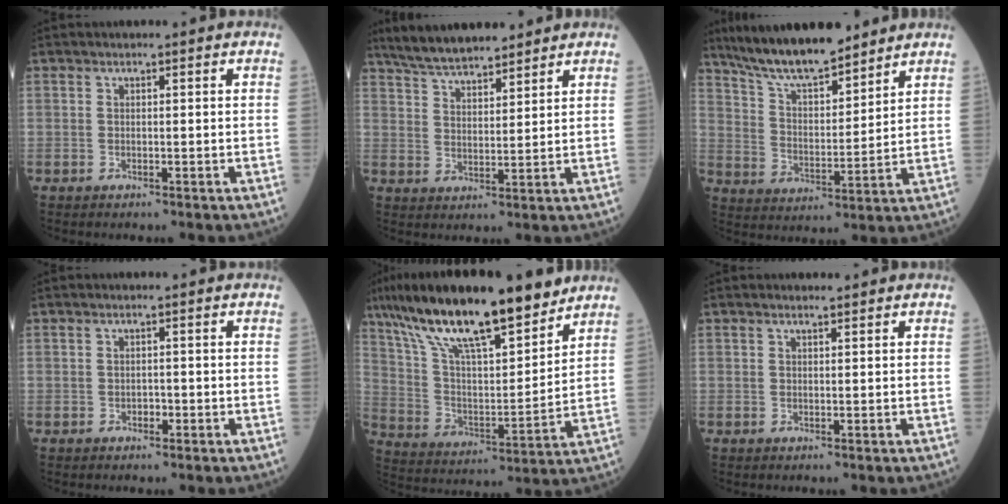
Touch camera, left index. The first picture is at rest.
{"total": 9.7, "force": [8.5, 1.9, 4.1], "torque": [-0.072, 0.023, 0.155]}
{"total": 13.7, "force": [11.8, 2.7, 6.5], "torque": [-0.112, 0.008, 0.210]}
{"total": 0.9, "force": [-0.5, 0.6, 0.5], "torque": [-0.004, 0.003, -0.009]}
{"total": 21.4, "force": [15.7, 4.2, 14.0], "torque": [-0.250, 0.021, 0.276]}
{"total": 0.8, "force": [0.7, 0.1, 0.3], "torque": [-0.010, 0.004, 0.012]}